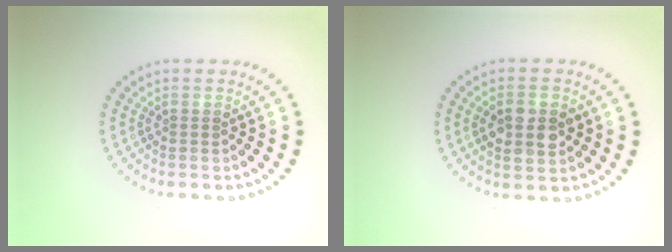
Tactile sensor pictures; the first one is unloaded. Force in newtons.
{"total": 3.6, "press": 3.6, "slide": 0.1}